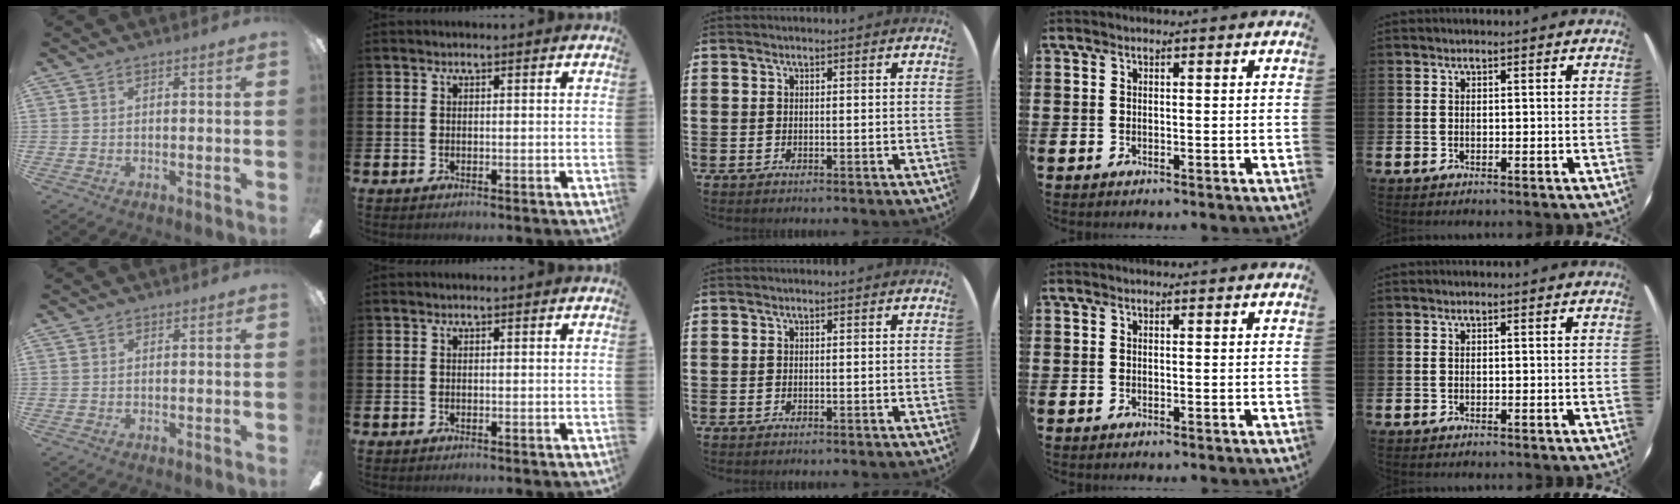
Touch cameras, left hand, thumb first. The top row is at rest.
{}